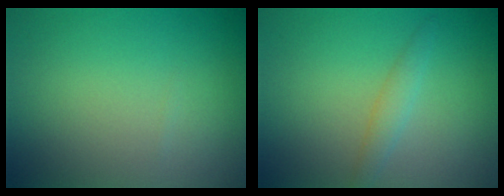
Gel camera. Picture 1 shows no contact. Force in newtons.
{"total": 1.6, "press": 1.6, "slide": 0.0}